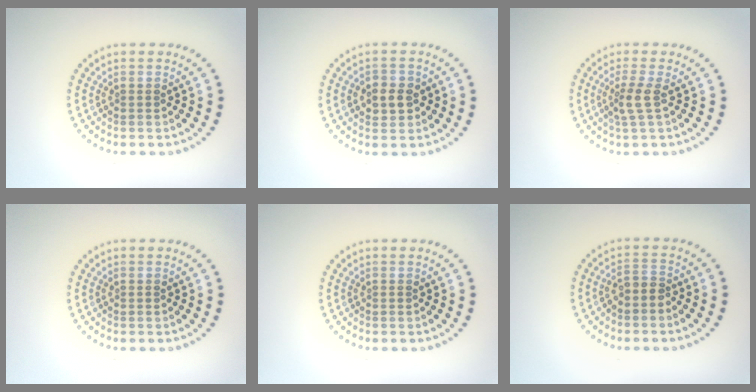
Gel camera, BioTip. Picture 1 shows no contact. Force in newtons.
{"total": 2.6, "press": 2.6, "slide": 0.6}
{"total": 2.0, "press": 1.6, "slide": 1.2}
{"total": 0.0}
{"total": 0.0}
{"total": 1.7, "press": 1.4, "slide": 1.0}